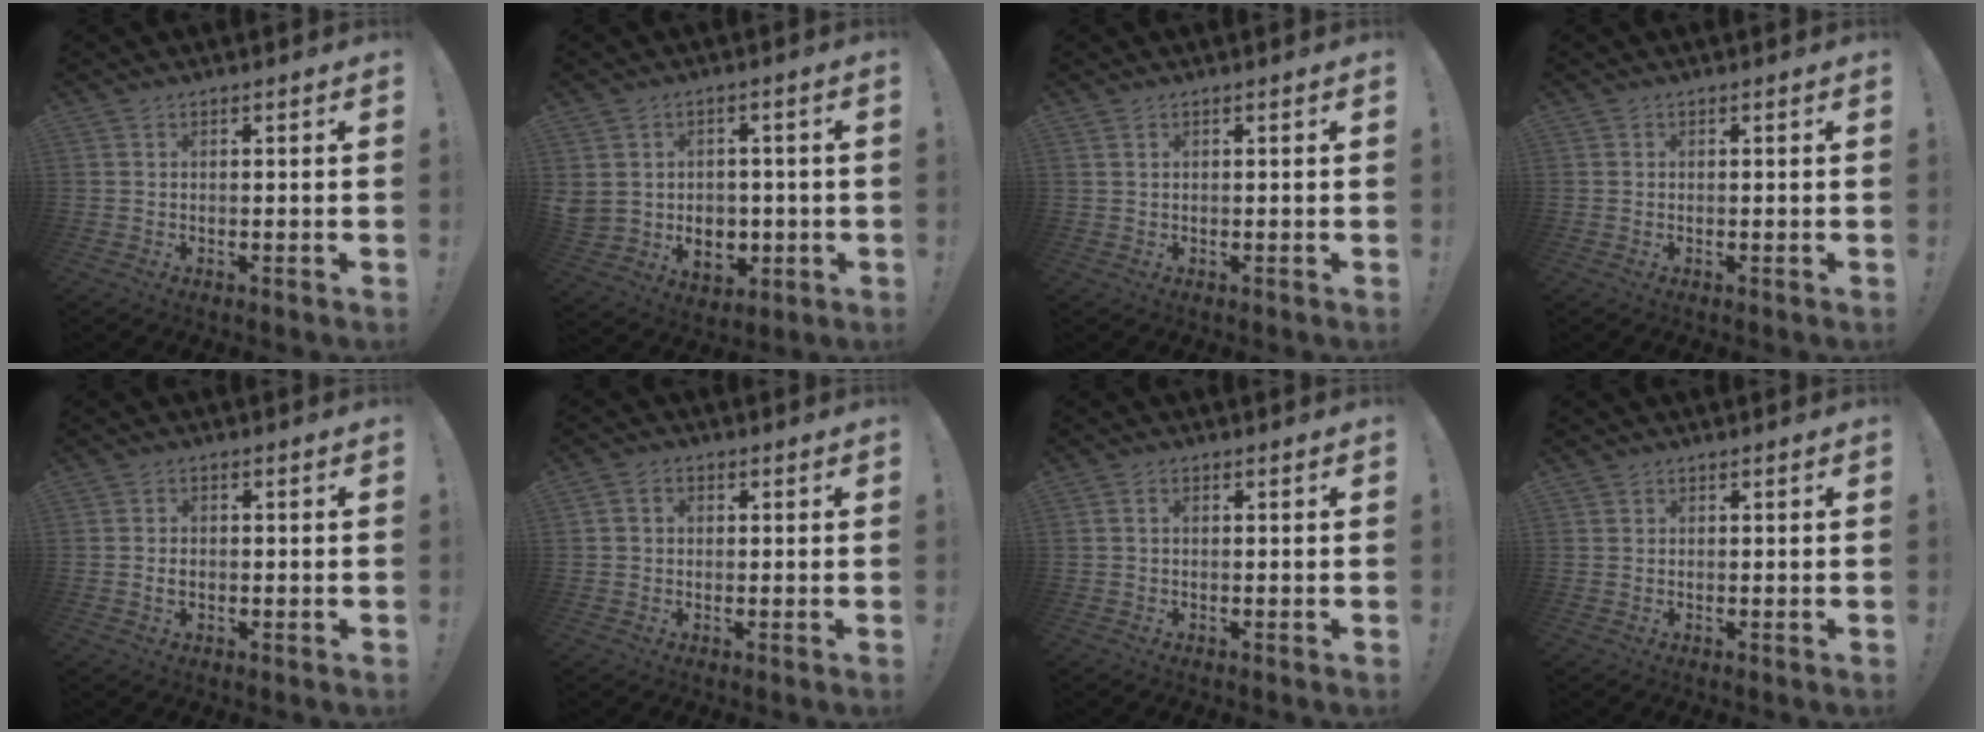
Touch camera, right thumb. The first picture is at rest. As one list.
[{"total": 8.1, "force": [0.1, 7.2, 3.7], "torque": [-0.057, -0.014, 0.012]}, {"total": 0.7, "force": [0.4, 0.2, 0.5], "torque": [-0.012, 0.002, 0.007]}, {"total": 0.0}, {"total": 2.0, "force": [-0.4, 1.4, 1.4], "torque": [-0.018, 0.002, -0.008]}, {"total": 3.1, "force": [0.3, 2.7, 1.5], "torque": [-0.020, 0.006, 0.006]}, {"total": 1.0, "force": [-0.1, 0.8, 0.7], "torque": [-0.015, 0.004, -0.001]}, {"total": 0.7, "force": [0.6, 0.4, 0.0], "torque": [0.008, -0.003, 0.010]}]